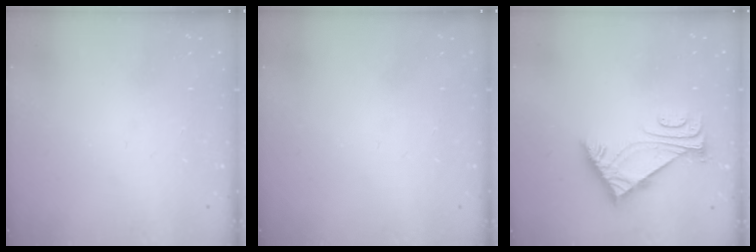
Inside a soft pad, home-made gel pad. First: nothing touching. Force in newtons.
{"total": 0.0}
{"total": 6.1, "press": 6.0, "slide": 1.1}